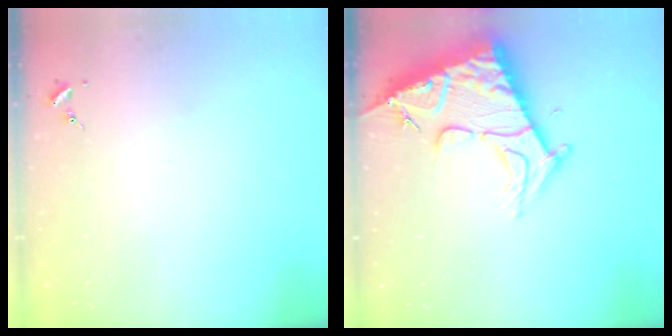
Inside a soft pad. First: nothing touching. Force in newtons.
{"total": 16.3, "press": 16.2, "slide": 1.7}